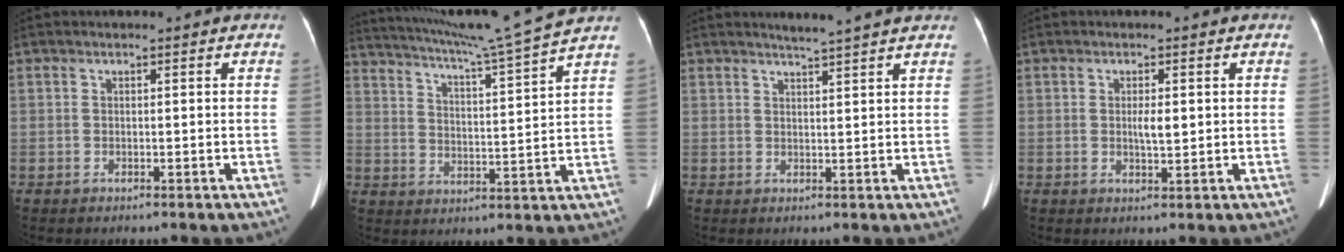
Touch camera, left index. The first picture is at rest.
{"total": 15.5, "force": [13.8, -3.0, 6.4], "torque": [-0.120, -0.030, 0.200]}
{"total": 4.7, "force": [4.1, -0.8, 2.0], "torque": [-0.030, 0.008, 0.051]}
{"total": 2.3, "force": [0.3, 0.6, 2.3], "torque": [-0.040, -0.002, 0.005]}